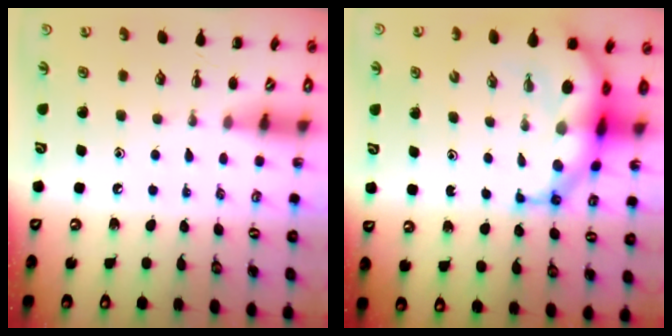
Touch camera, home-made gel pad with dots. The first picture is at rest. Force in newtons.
{"total": 10.7, "press": 10.3, "slide": 3.0}